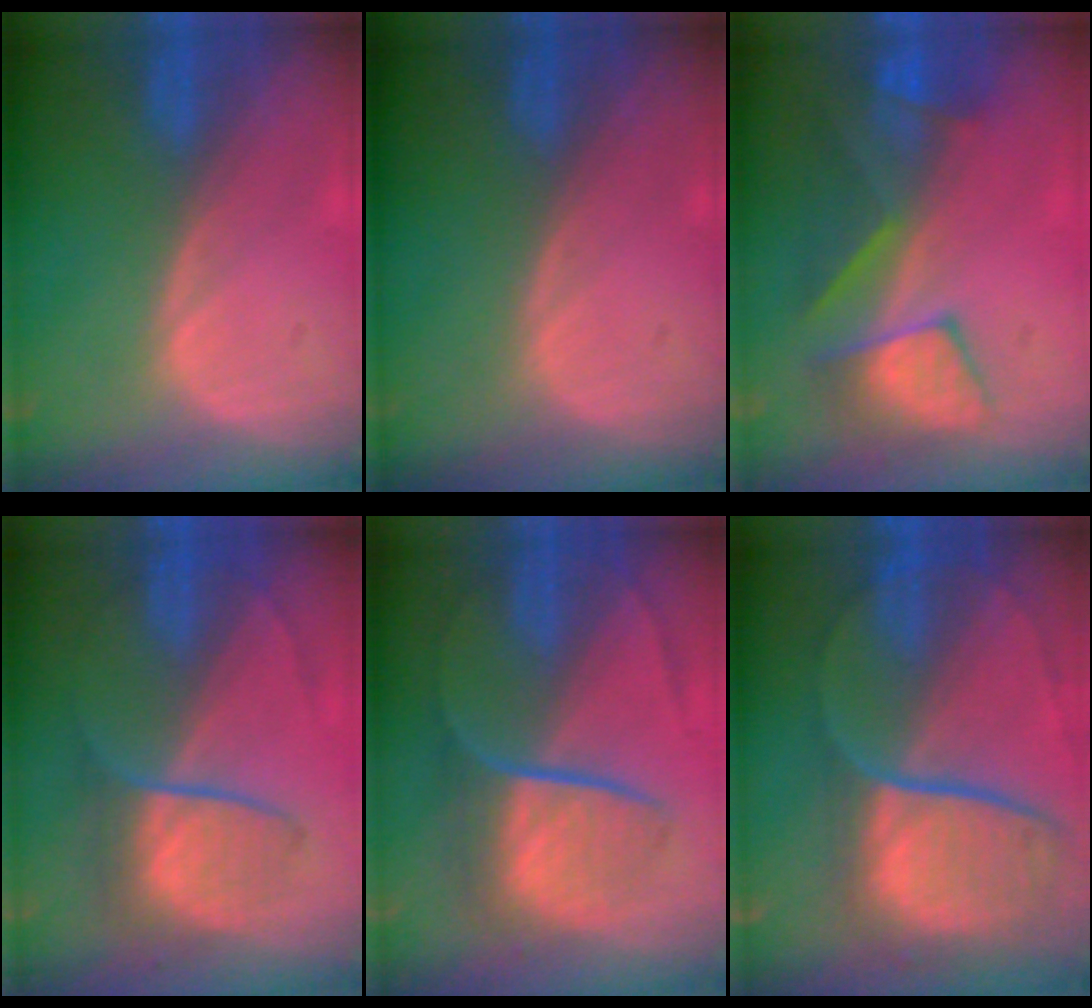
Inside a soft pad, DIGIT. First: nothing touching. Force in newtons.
{"total": 0.0}
{"total": 8.2, "press": 7.9, "slide": 2.4}
{"total": 6.4, "press": 6.4, "slide": 0.7}
{"total": 9.1, "press": 7.7, "slide": 5.0}
{"total": 11.4, "press": 9.5, "slide": 6.4}